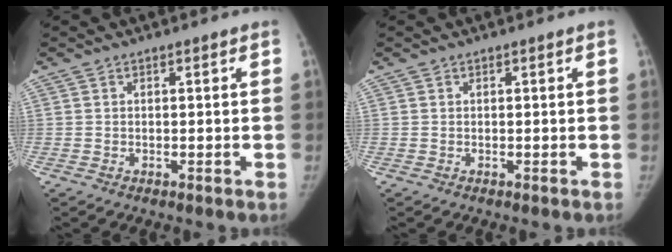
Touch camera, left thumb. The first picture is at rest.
{"total": 0.0}